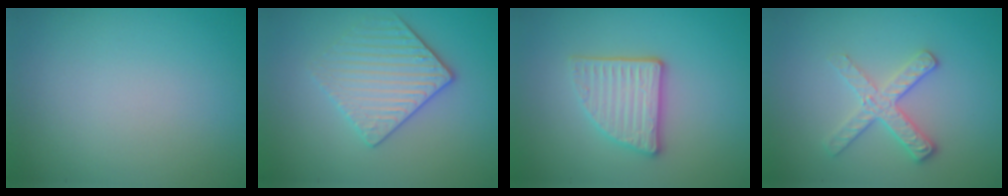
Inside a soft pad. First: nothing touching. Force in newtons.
{"total": 3.4, "press": 3.2, "slide": 1.2}
{"total": 3.5, "press": 3.0, "slide": 1.7}
{"total": 2.6, "press": 2.4, "slide": 0.9}